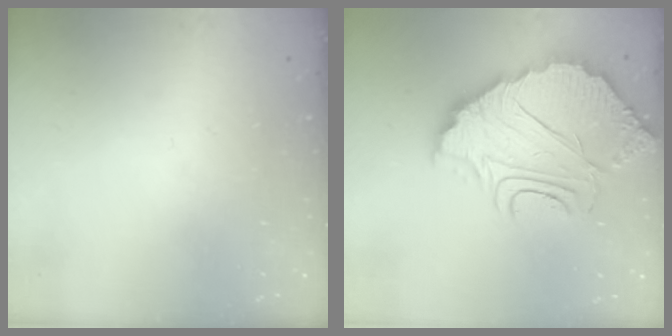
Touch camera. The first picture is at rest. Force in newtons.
{"total": 14.8, "press": 14.7, "slide": 1.1}